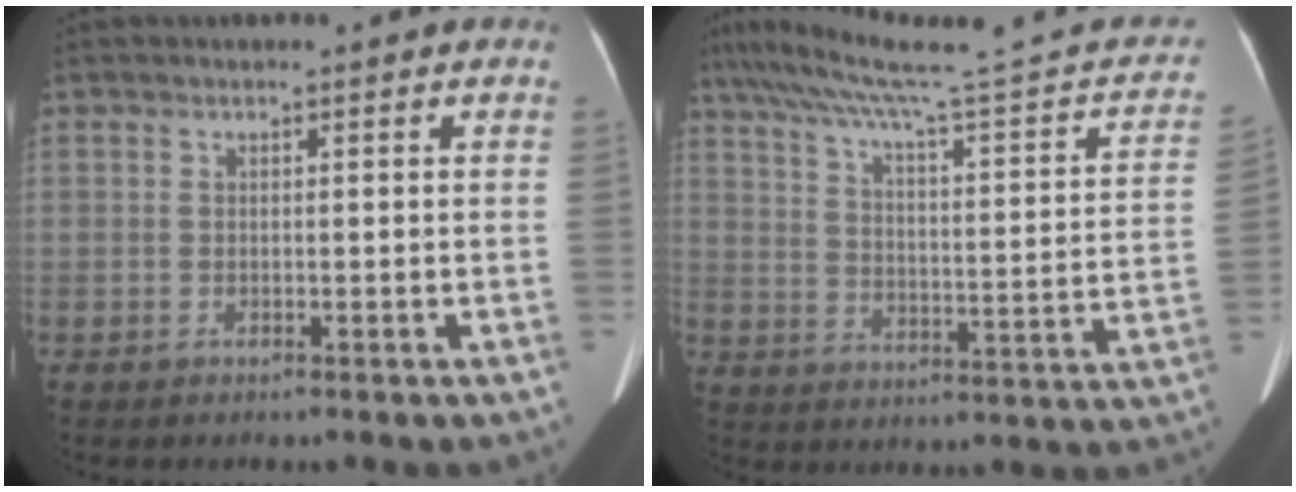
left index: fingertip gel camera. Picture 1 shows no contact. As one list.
[{"total": 23.8, "force": [20.3, 1.7, 12.4], "torque": [-0.191, -0.011, 0.267]}]